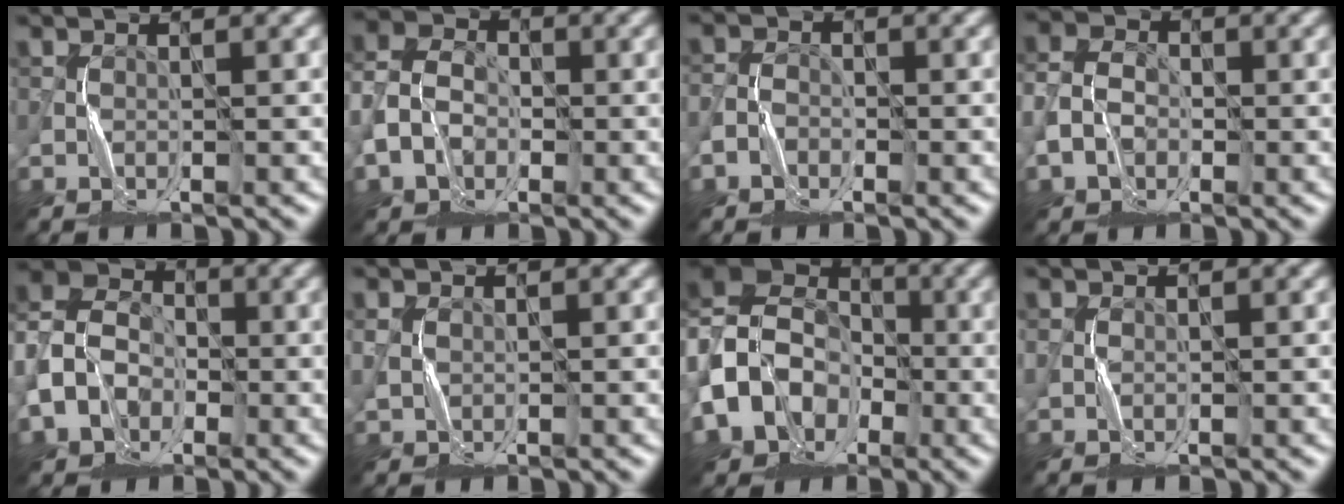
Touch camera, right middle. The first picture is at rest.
{"total": 5.4, "force": [-1.6, 4.1, 3.0], "torque": [-0.068, 0.004, -0.038]}
{"total": 1.9, "force": [-1.0, 1.4, 0.7], "torque": [-0.009, 0.005, -0.026]}
{"total": 3.9, "force": [-1.2, 3.0, 2.2], "torque": [-0.046, 0.004, -0.028]}
{"total": 7.7, "force": [-2.5, 5.9, 4.2], "torque": [-0.096, -0.003, -0.058]}
{"total": 1.5, "force": [0.3, 1.3, 0.8], "torque": [-0.021, 0.001, 0.008]}
{"total": 11.5, "force": [-3.5, 9.5, 5.6], "torque": [-0.115, -0.009, -0.093]}
{"total": 0.8, "force": [0.1, 0.7, 0.4], "torque": [-0.009, 0.000, 0.004]}